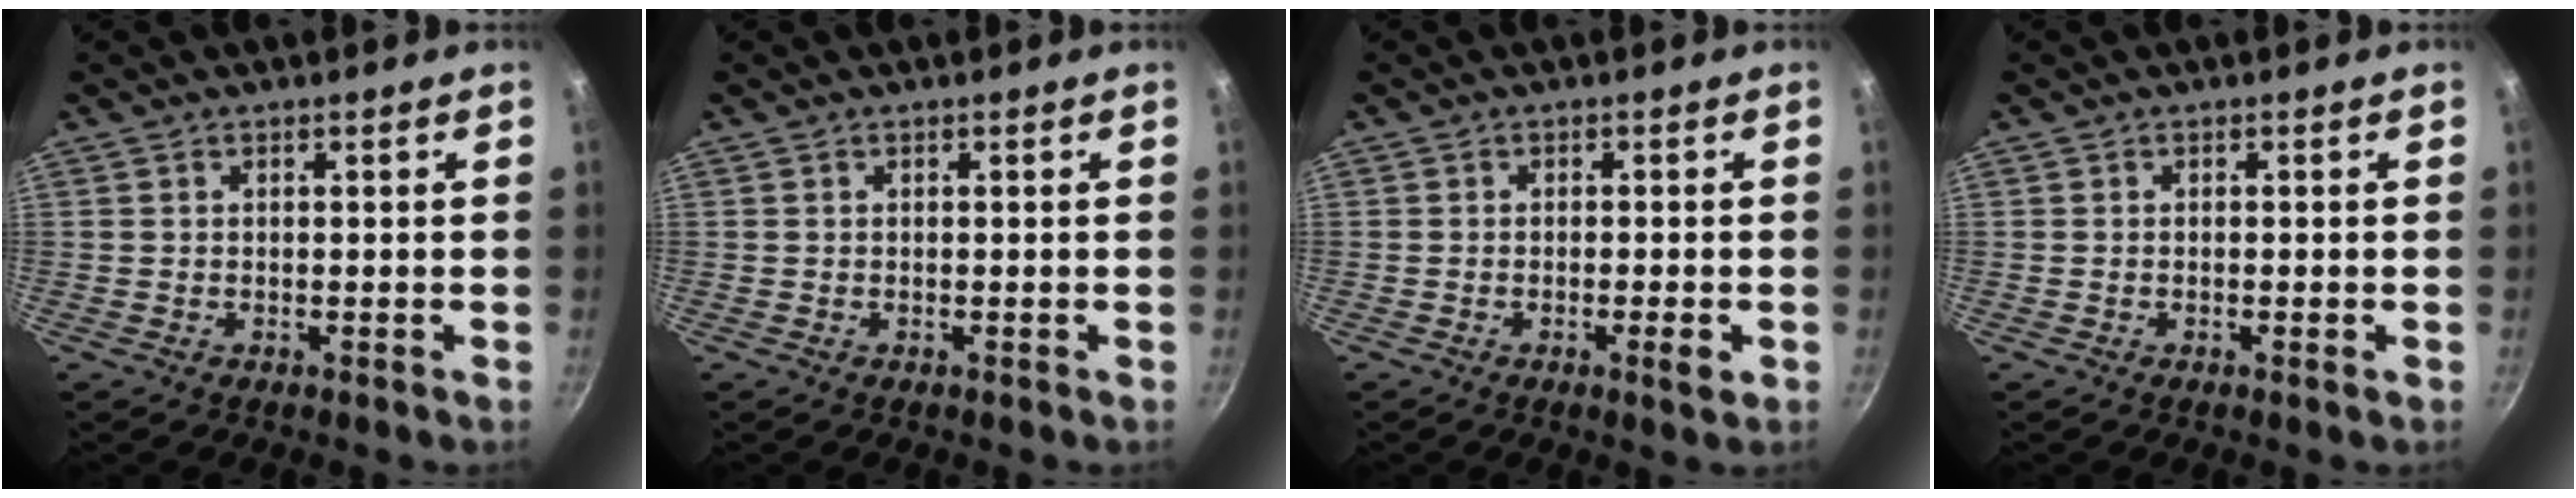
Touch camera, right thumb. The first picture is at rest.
{"total": 0.0}
{"total": 2.8, "force": [-1.0, 0.5, 2.6], "torque": [-0.048, 0.004, -0.015]}
{"total": 0.7, "force": [-0.3, 0.1, 0.6], "torque": [-0.013, 0.001, -0.006]}